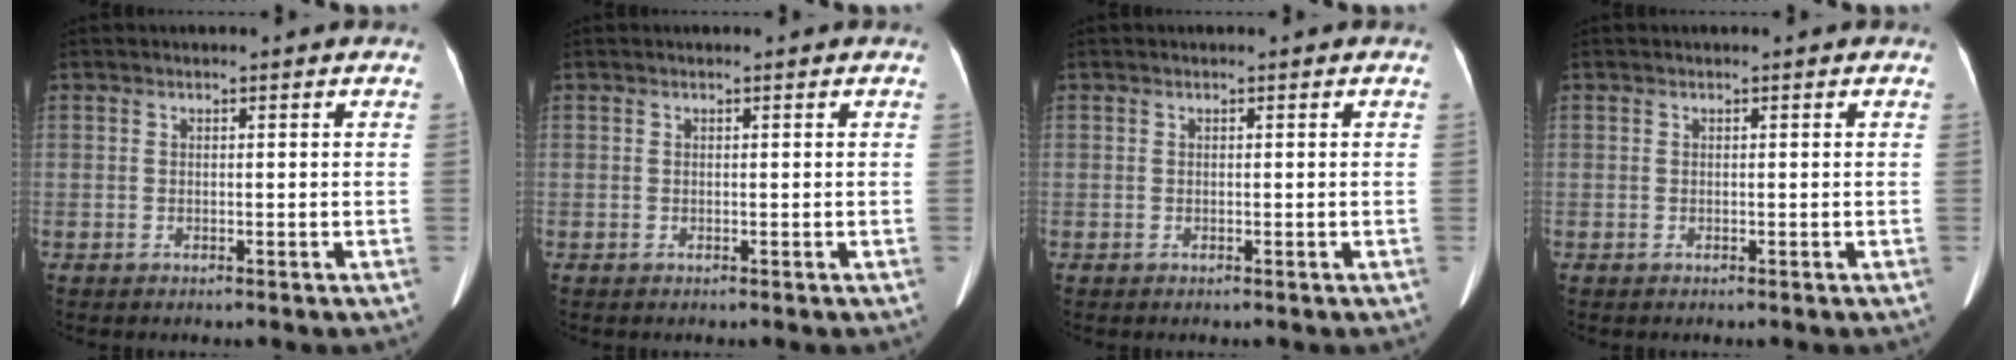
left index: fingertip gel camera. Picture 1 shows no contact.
{"total": 0.0}
{"total": 0.0}
{"total": 0.0}